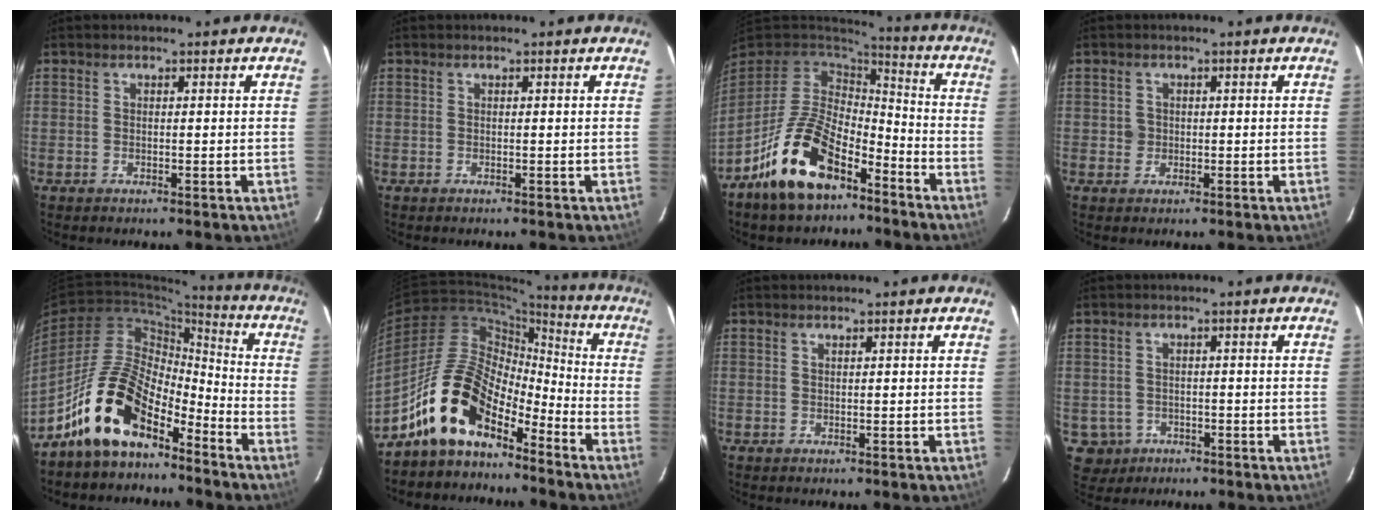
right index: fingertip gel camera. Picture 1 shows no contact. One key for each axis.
{"total": 0.0}
{"total": 17.0, "fx": -10.0, "fy": 8.7, "fz": 10.6, "tx": -0.213, "ty": 0.005, "tz": -0.172}
{"total": 1.7, "fx": 0.0, "fy": 1.7, "fz": 0.1, "tx": 0.002, "ty": 0.003, "tz": 0.000}
{"total": 14.8, "fx": -10.4, "fy": 6.5, "fz": 8.3, "tx": -0.157, "ty": 0.025, "tz": -0.192}
{"total": 14.2, "fx": -10.5, "fy": 6.1, "fz": 7.4, "tx": -0.130, "ty": 0.019, "tz": -0.202}
{"total": 0.0}
{"total": 4.6, "fx": -1.5, "fy": 4.3, "fz": 0.6, "tx": -0.022, "ty": 0.008, "tz": -0.015}